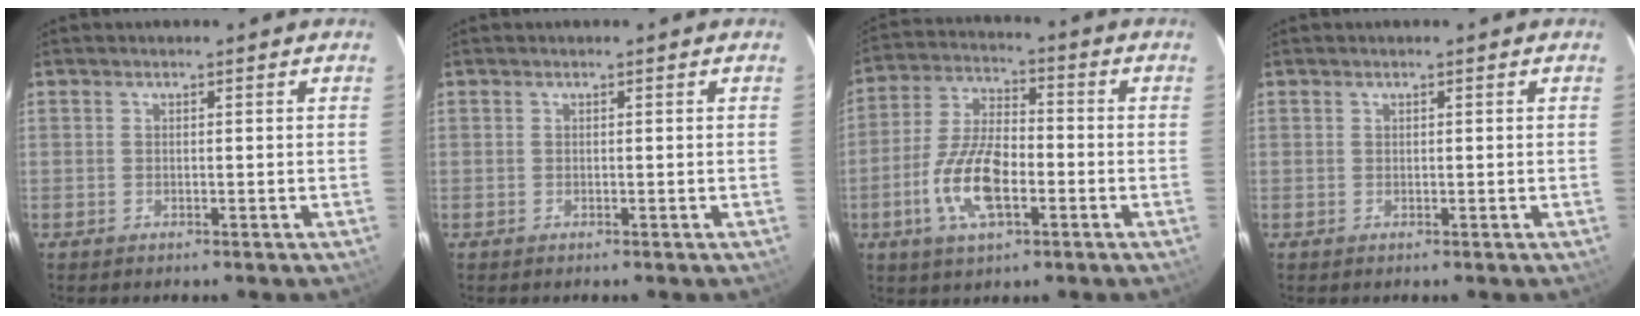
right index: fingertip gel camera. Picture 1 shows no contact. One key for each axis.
{"total": 0.0}
{"total": 12.3, "fx": -4.2, "fy": 5.3, "fz": 10.3, "tx": -0.217, "ty": 0.000, "tz": -0.078}
{"total": 0.0}